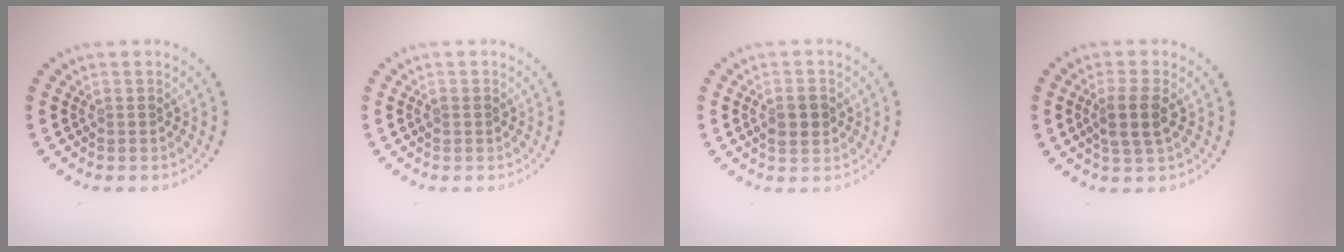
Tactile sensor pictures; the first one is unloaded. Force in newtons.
{"total": 0.9, "press": 0.9, "slide": 0.1}
{"total": 2.1, "press": 2.1, "slide": 0.1}
{"total": 2.8, "press": 2.5, "slide": 1.2}